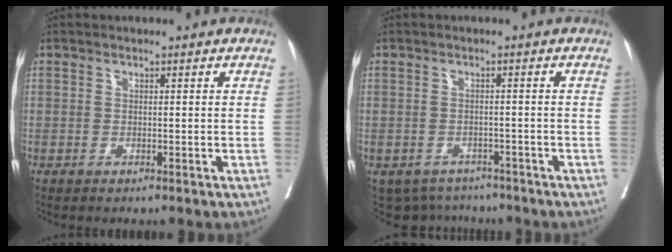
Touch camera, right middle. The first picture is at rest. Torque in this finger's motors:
{"motor_torque": [-0.38, -0.07, -0.01, -0.02]}